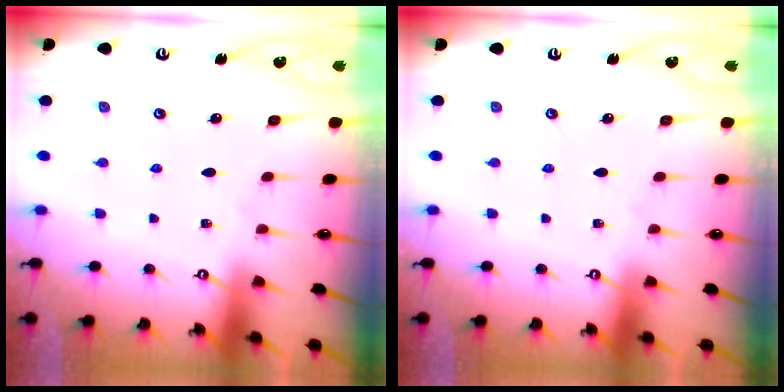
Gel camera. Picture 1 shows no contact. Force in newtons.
{"total": 0.0}